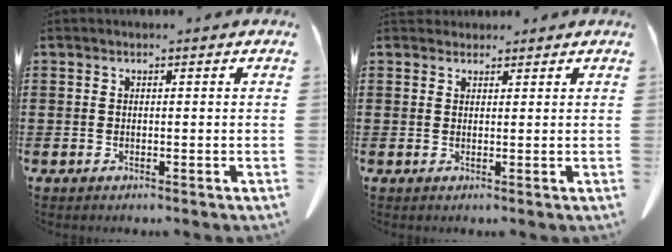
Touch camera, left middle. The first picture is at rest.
{"total": 1.6, "force": [1.5, 0.6, 0.0], "torque": [-0.005, 0.001, 0.031]}